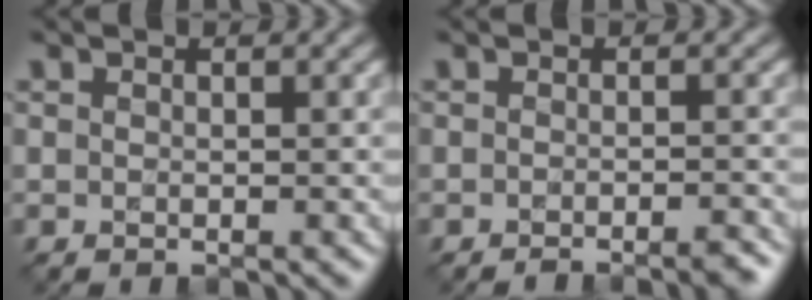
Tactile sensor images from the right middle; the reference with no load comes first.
{"total": 2.4, "force": [-1.9, 0.4, 1.4], "torque": [-0.008, 0.002, -0.030]}